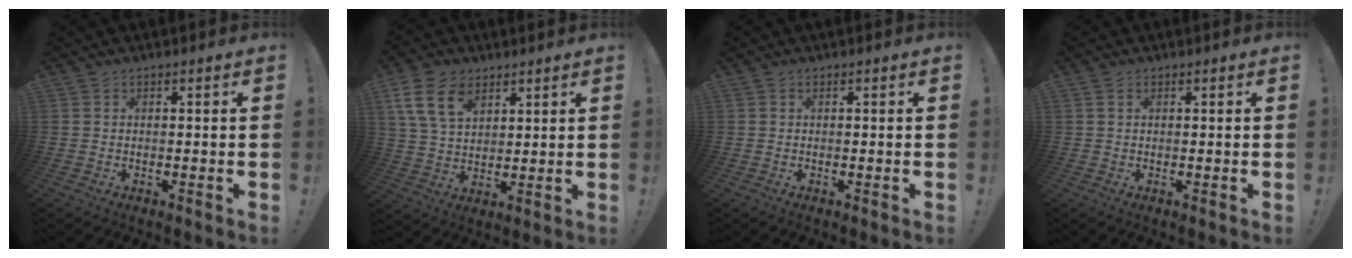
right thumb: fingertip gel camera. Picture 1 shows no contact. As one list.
[{"total": 12.4, "force": [6.5, 8.1, 6.7], "torque": [-0.125, -0.018, 0.126]}, {"total": 0.0}, {"total": 0.9, "force": [0.4, 0.7, 0.3], "torque": [-0.004, 0.000, 0.007]}]